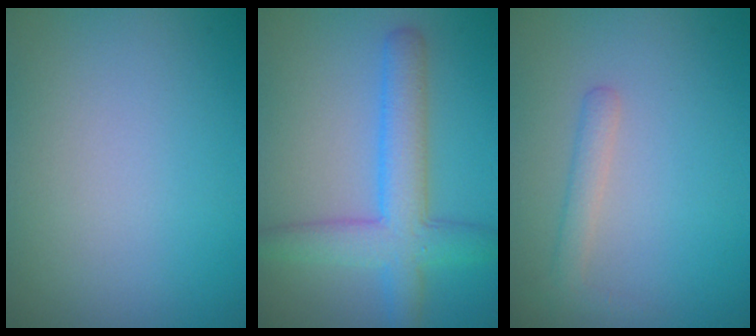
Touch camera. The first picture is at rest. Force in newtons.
{"total": 5.3, "press": 5.3, "slide": 0.2}
{"total": 1.6, "press": 1.6, "slide": 0.1}